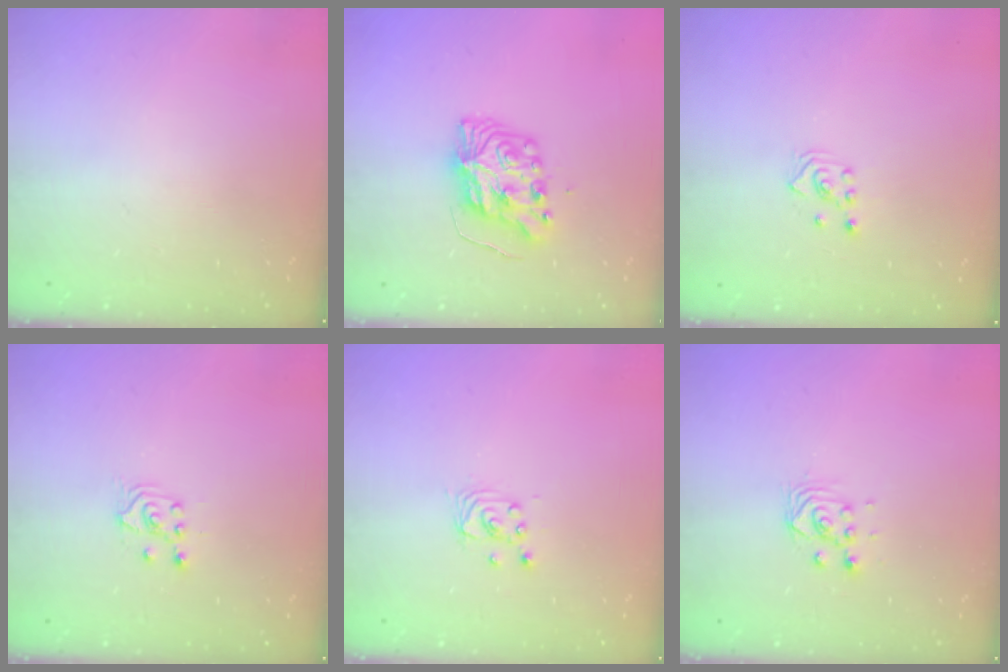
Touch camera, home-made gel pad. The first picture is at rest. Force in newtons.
{"total": 9.1, "press": 9.0, "slide": 0.6}
{"total": 2.5, "press": 2.3, "slide": 1.0}
{"total": 2.5, "press": 2.4, "slide": 0.7}
{"total": 2.4, "press": 2.4, "slide": 0.2}
{"total": 3.0, "press": 3.0, "slide": 0.1}